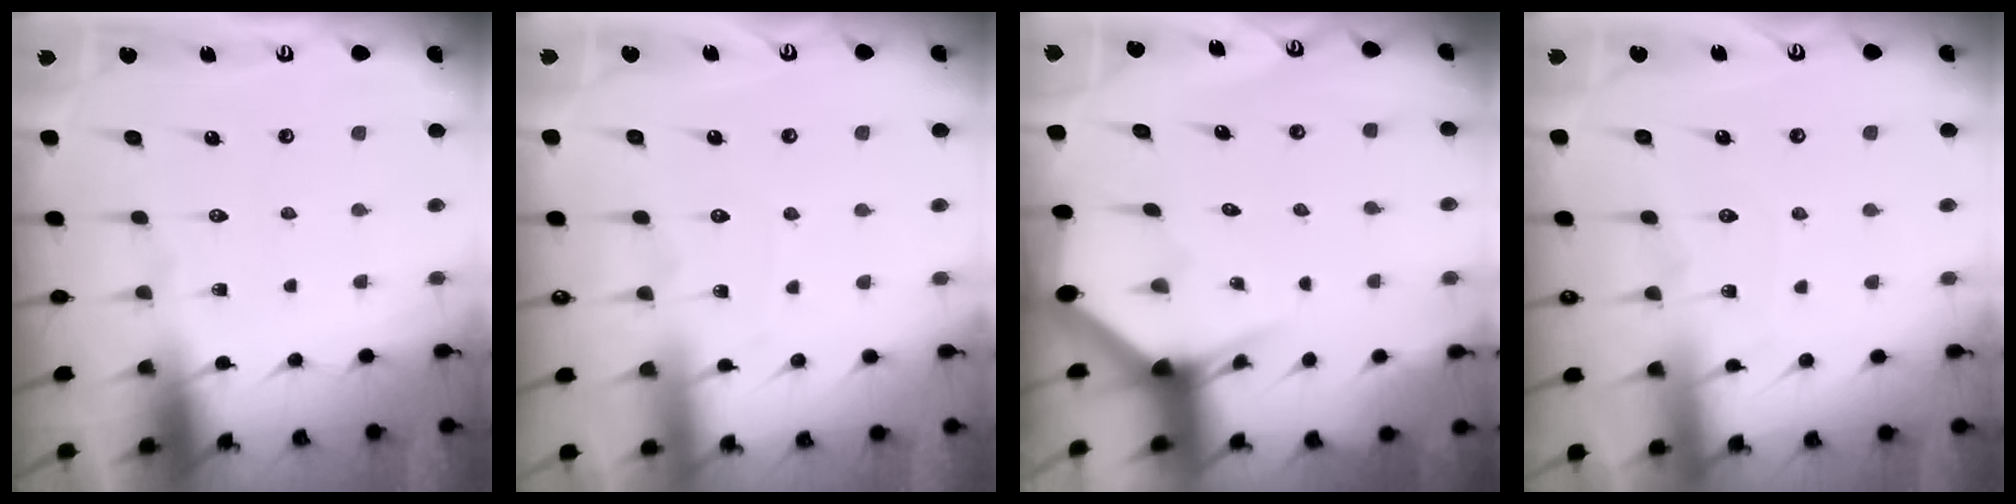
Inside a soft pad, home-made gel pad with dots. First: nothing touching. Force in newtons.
{"total": 2.9, "press": 2.8, "slide": 0.4}
{"total": 2.9, "press": 2.9, "slide": 0.0}
{"total": 3.1, "press": 3.1, "slide": 0.4}